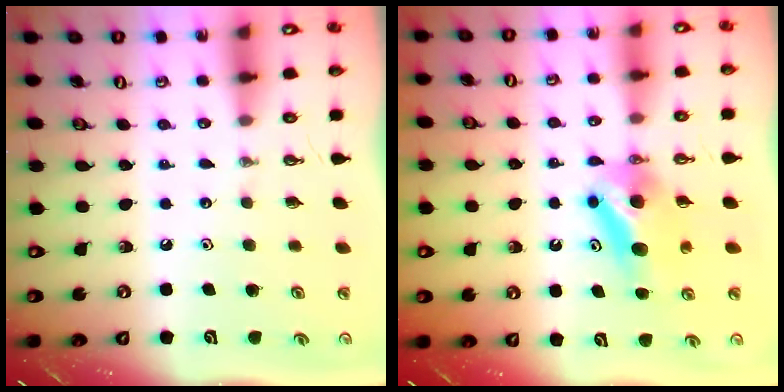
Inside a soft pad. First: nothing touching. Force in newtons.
{"total": 7.9, "press": 6.6, "slide": 4.3}